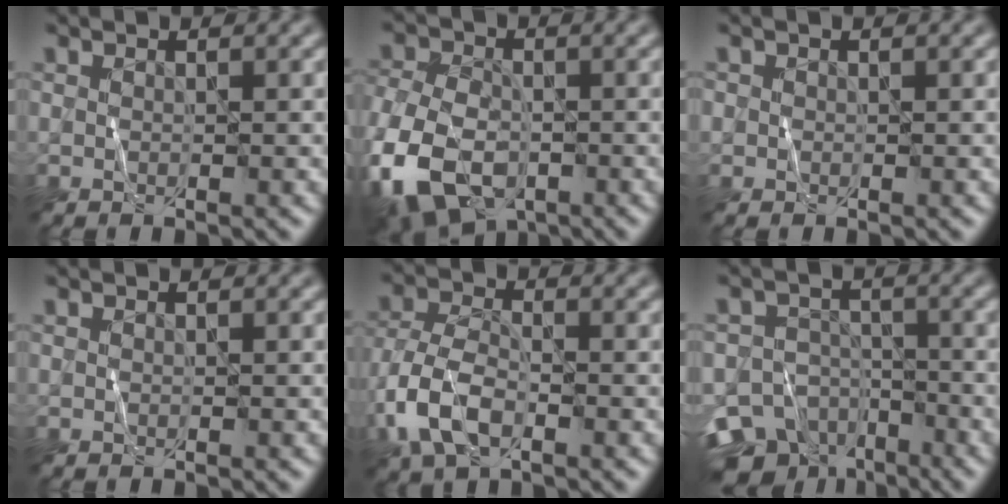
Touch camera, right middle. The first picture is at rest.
{"total": 12.3, "force": [-6.1, 7.3, 7.9], "torque": [-0.176, -0.033, -0.113]}
{"total": 0.6, "force": [0.0, 0.6, -0.1], "torque": [0.005, -0.002, -0.005]}
{"total": 0.0}
{"total": 6.6, "force": [-2.9, 3.6, 4.7], "torque": [-0.114, -0.001, -0.070]}
{"total": 10.3, "force": [-7.1, 6.6, 3.3], "torque": [-0.048, -0.010, -0.115]}